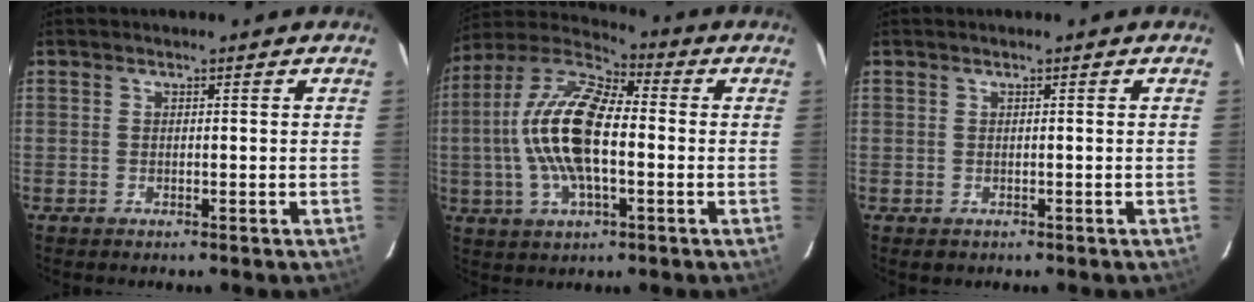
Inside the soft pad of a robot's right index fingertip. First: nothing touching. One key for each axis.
{"total": 17.0, "fx": -1.1, "fy": 7.2, "fz": 15.3, "tx": -0.307, "ty": 0.010, "tz": -0.032}
{"total": 0.6, "fx": -0.1, "fy": 0.6, "fz": 0.0, "tx": 0.001, "ty": -0.002, "tz": 0.002}